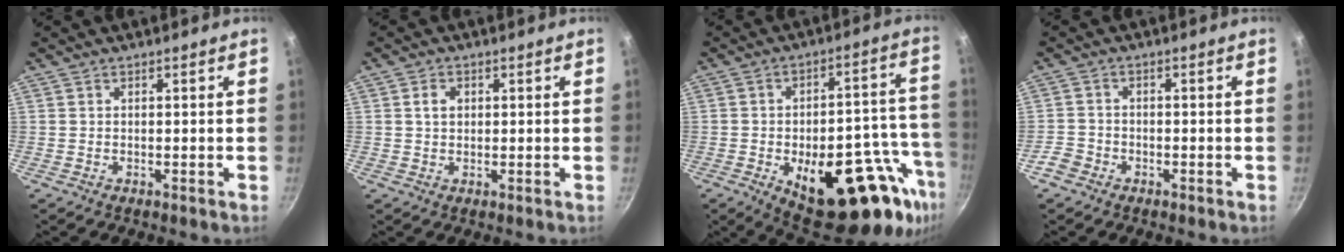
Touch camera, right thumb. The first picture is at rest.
{"total": 2.5, "force": [0.5, 1.9, 1.5], "torque": [-0.016, 0.003, 0.010]}
{"total": 25.0, "force": [-9.9, 11.4, 20.0], "torque": [-0.206, 0.029, -0.124]}
{"total": 3.4, "force": [-2.2, 2.4, 1.0], "torque": [-0.019, 0.025, -0.044]}